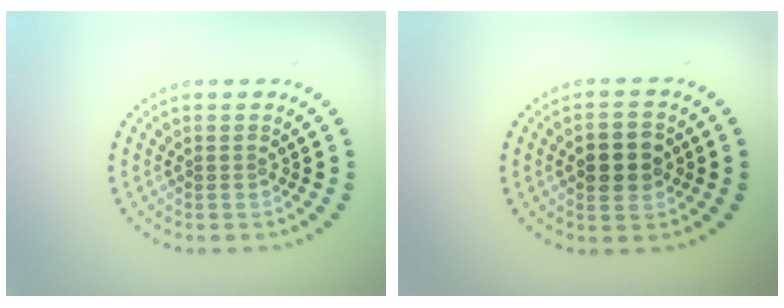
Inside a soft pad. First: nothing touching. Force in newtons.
{"total": 3.7, "press": 3.7, "slide": 0.1}